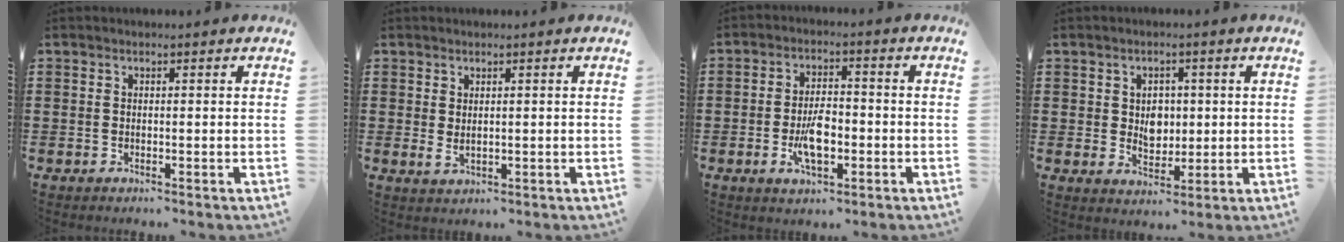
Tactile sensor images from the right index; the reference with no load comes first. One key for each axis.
{"total": 1.4, "fx": 0.7, "fy": 0.6, "fz": 1.1, "tx": -0.022, "ty": 0.001, "tz": 0.013}
{"total": 6.4, "fx": -1.6, "fy": 3.0, "fz": 5.4, "tx": -0.112, "ty": 0.002, "tz": -0.032}
{"total": 3.8, "fx": 0.4, "fy": 3.0, "fz": 2.3, "tx": -0.036, "ty": 0.004, "tz": 0.002}